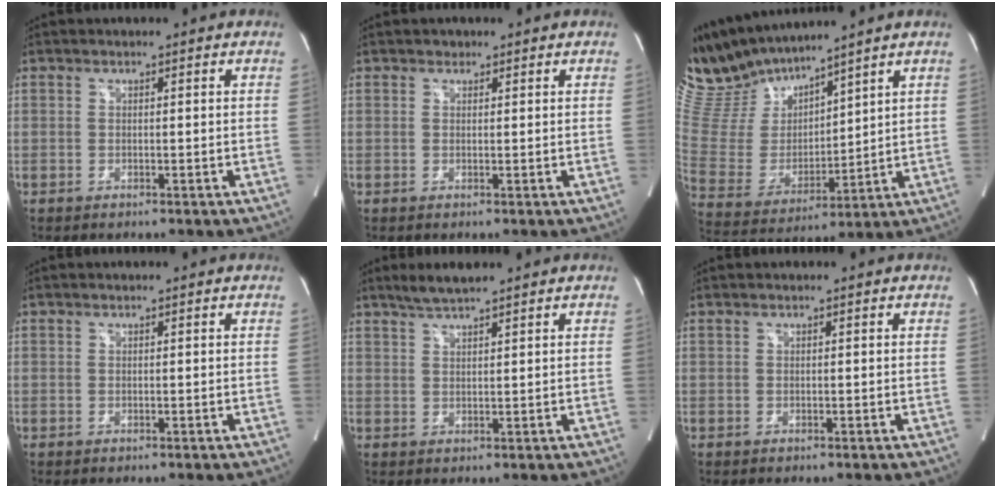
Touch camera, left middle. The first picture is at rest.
{"total": 0.8, "force": [0.6, 0.6, 0.1], "torque": [0.000, -0.001, 0.006]}
{"total": 13.1, "force": [12.3, 2.6, 3.6], "torque": [-0.093, 0.006, 0.262]}
{"total": 0.0}
{"total": 3.8, "force": [3.2, 0.1, 2.0], "torque": [-0.049, 0.007, 0.064]}
{"total": 0.0}